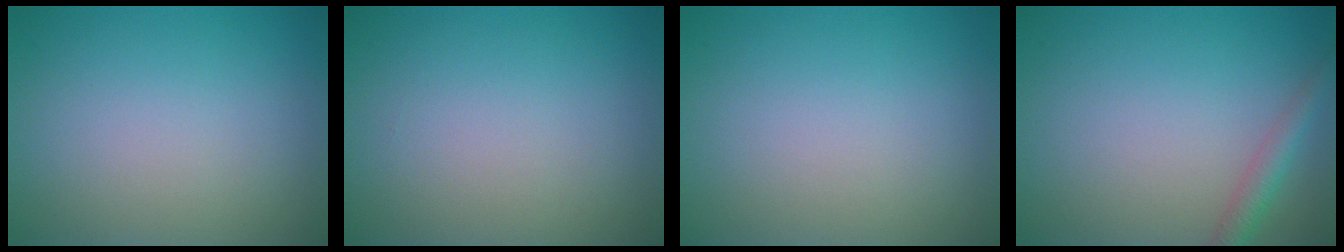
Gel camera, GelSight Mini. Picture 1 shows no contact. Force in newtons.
{"total": 0.0}
{"total": 0.0}
{"total": 2.2, "press": 2.2, "slide": 0.1}